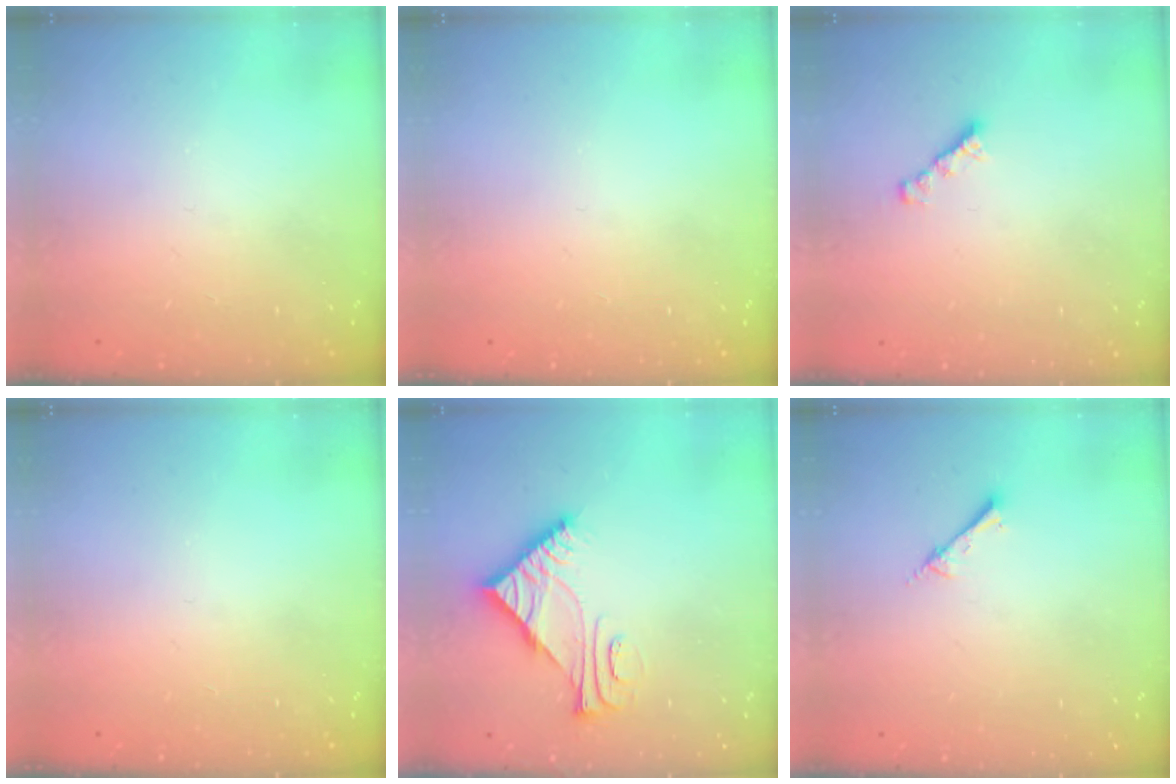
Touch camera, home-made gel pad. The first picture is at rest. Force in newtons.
{"total": 0.0}
{"total": 3.0, "press": 3.0, "slide": 0.1}
{"total": 0.0}
{"total": 6.8, "press": 6.8, "slide": 0.1}
{"total": 1.5, "press": 1.4, "slide": 0.2}